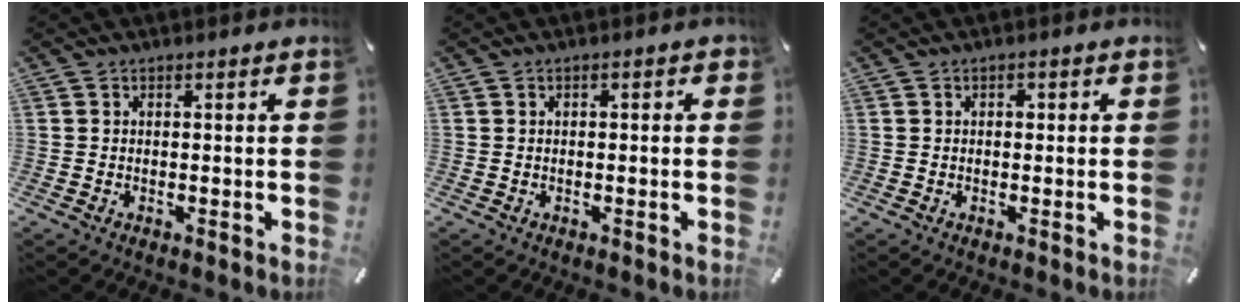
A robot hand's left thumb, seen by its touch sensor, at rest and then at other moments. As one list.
[{"total": 1.3, "force": [-0.2, 0.7, 1.0], "torque": [-0.017, 0.004, -0.004]}, {"total": 1.1, "force": [0.1, 0.8, 0.7], "torque": [-0.015, 0.007, -0.001]}]